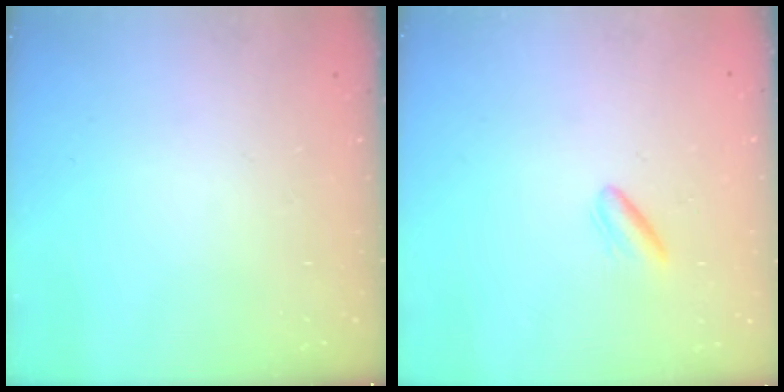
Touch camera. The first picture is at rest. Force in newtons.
{"total": 3.4, "press": 3.2, "slide": 1.3}